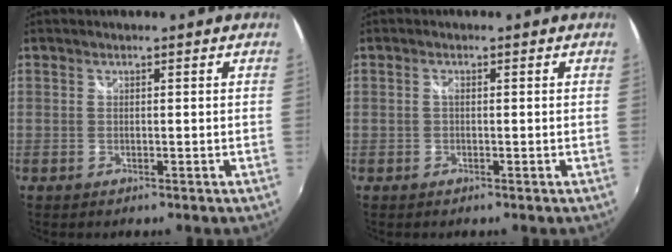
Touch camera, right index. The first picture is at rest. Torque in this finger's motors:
{"motor_torque": [0.20, 0.18, 0.08, -0.01]}